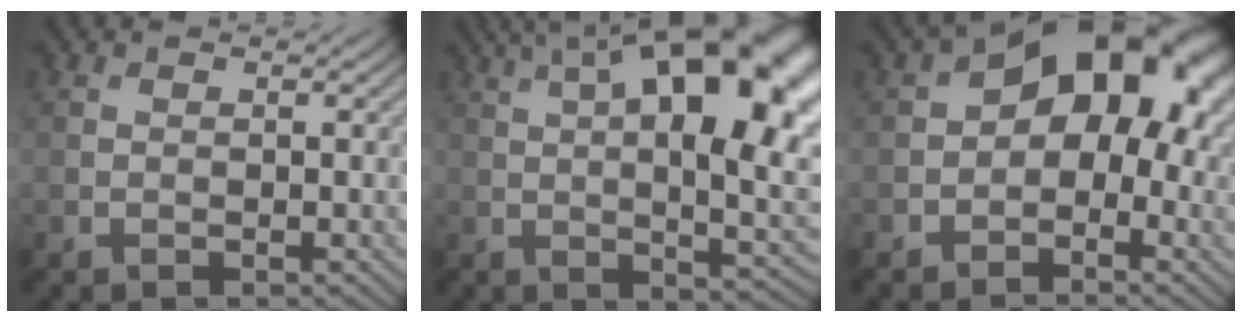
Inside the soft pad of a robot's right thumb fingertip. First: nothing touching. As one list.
[{"total": 20.5, "force": [6.4, 8.1, 17.8], "torque": [-0.254, 0.049, 0.096]}, {"total": 13.1, "force": [0.9, 8.3, 10.1], "torque": [-0.121, 0.018, -0.001]}]